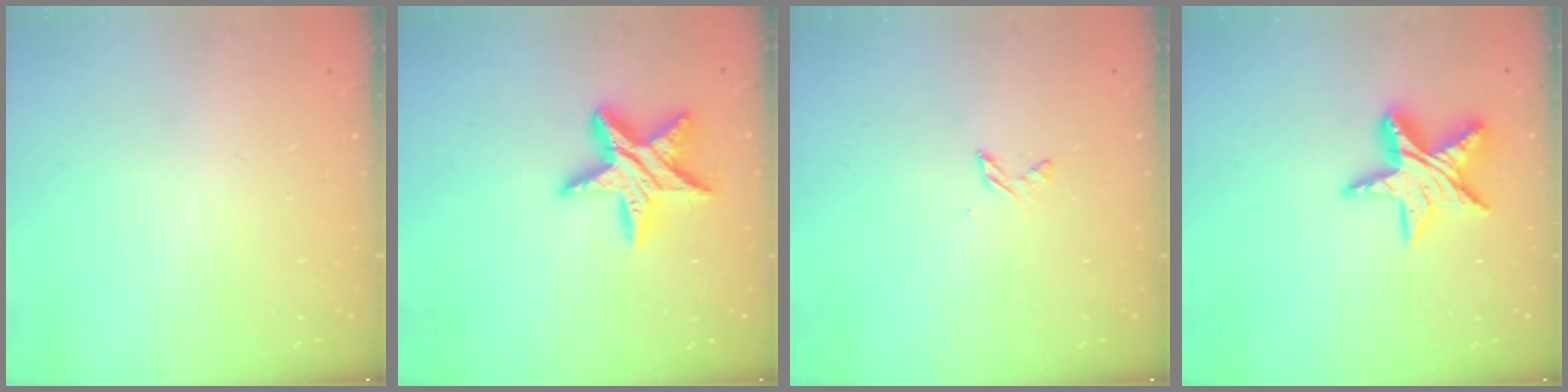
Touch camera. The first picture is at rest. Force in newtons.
{"total": 15.1, "press": 15.0, "slide": 1.4}
{"total": 3.3, "press": 3.3, "slide": 0.4}
{"total": 13.6, "press": 13.6, "slide": 0.8}